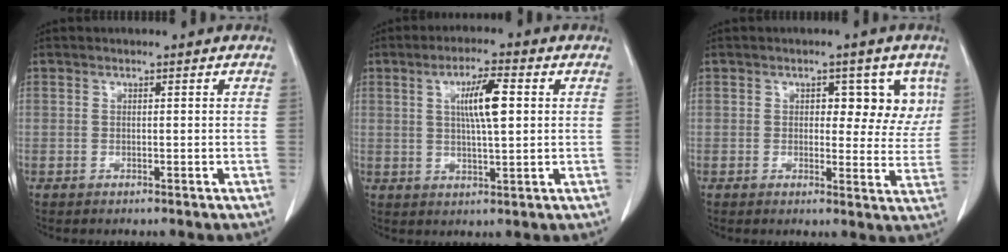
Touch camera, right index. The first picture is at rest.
{"total": 6.9, "force": [1.6, 0.9, 6.7], "torque": [-0.118, 0.005, 0.028]}
{"total": 6.4, "force": [2.4, 3.8, 4.6], "torque": [-0.034, 0.009, 0.025]}